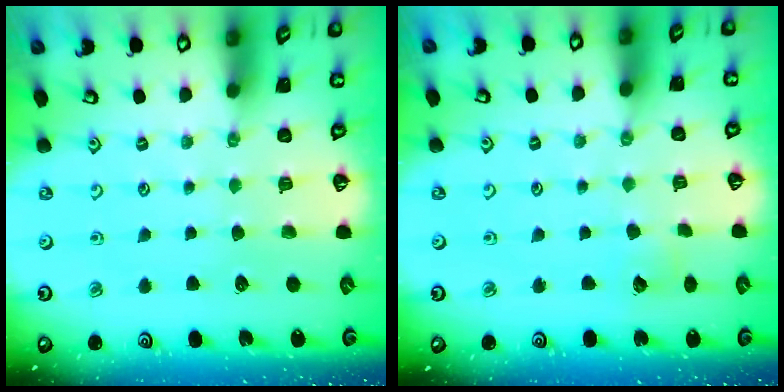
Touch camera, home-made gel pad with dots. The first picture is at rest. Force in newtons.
{"total": 3.1, "press": 3.1, "slide": 0.3}